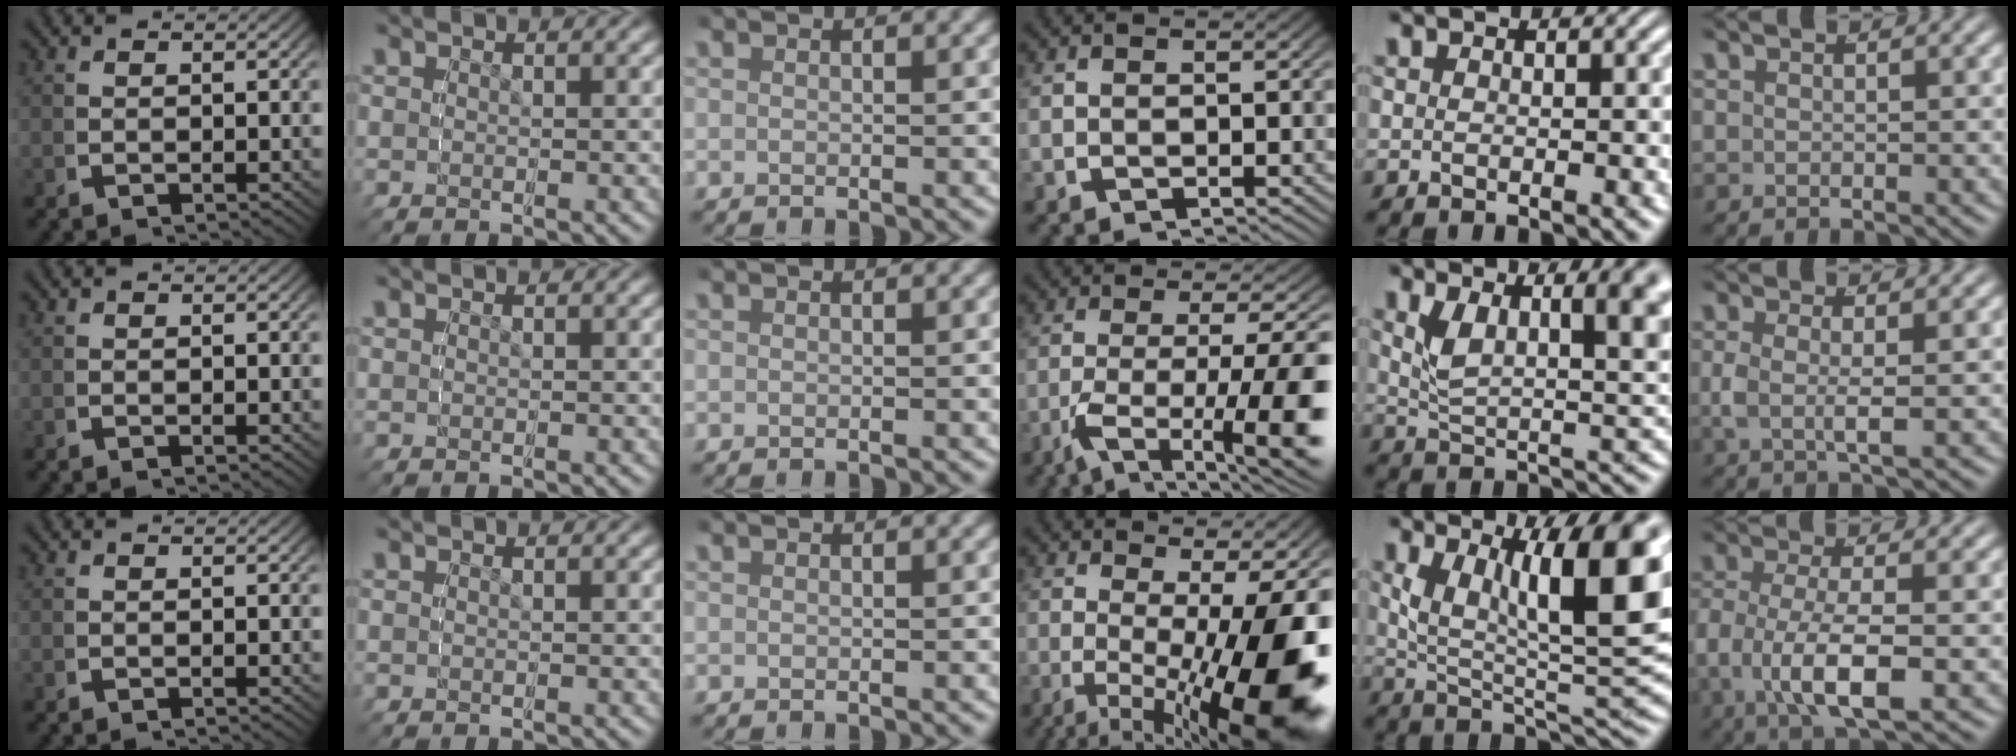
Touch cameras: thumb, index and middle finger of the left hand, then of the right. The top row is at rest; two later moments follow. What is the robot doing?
{"motion": "grasp_and_lifting", "object": "button"}